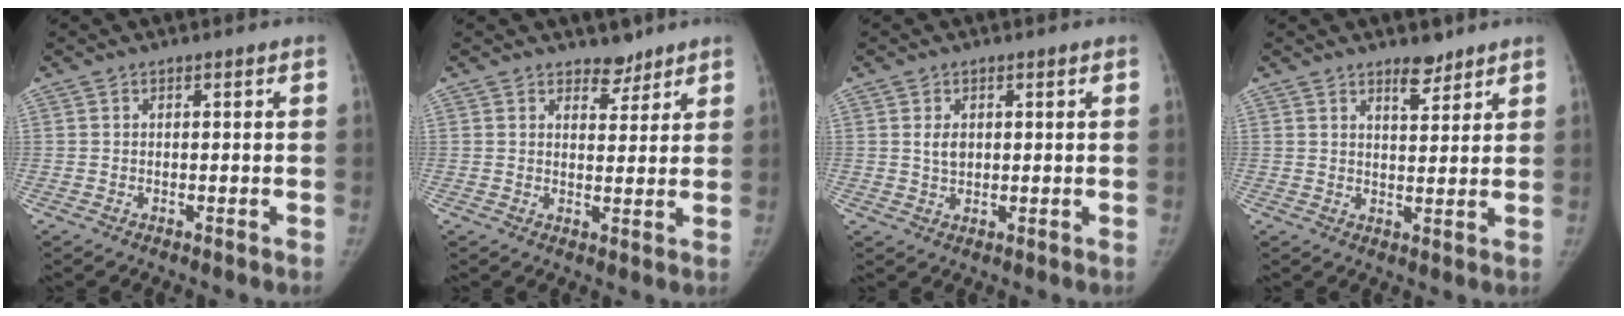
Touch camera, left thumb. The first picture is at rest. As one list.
[{"total": 3.5, "force": [2.9, 1.8, 0.7], "torque": [0.011, -0.022, 0.043]}, {"total": 2.6, "force": [0.6, 1.8, 1.8], "torque": [-0.023, -0.005, 0.014]}, {"total": 4.2, "force": [3.3, 1.6, 2.1], "torque": [-0.017, -0.025, 0.052]}]